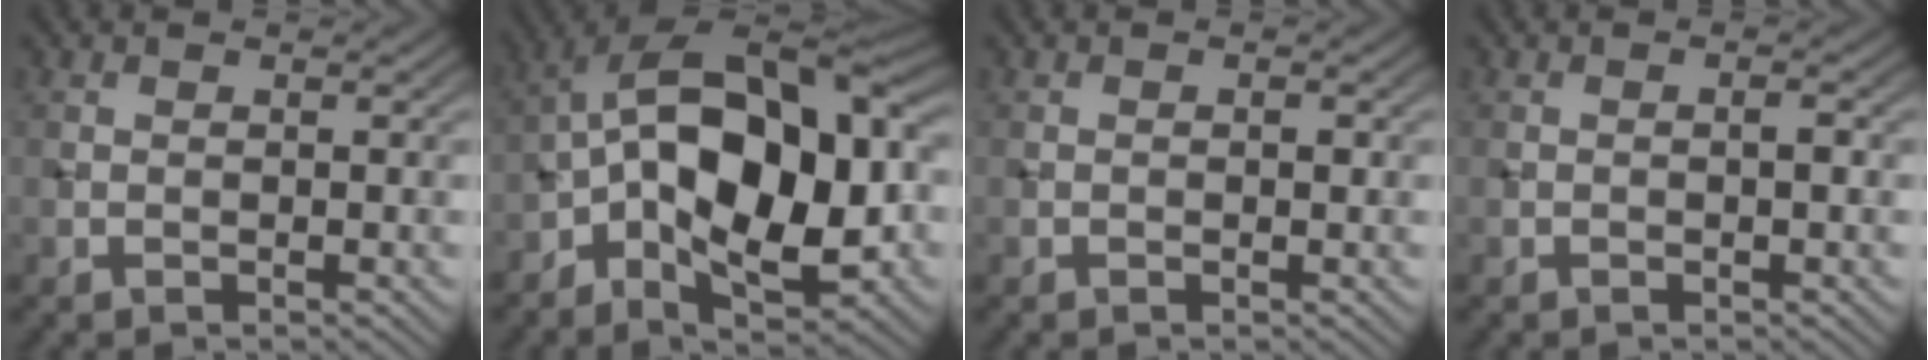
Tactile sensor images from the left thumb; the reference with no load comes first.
{"total": 16.9, "force": [-2.8, 9.2, 13.9], "torque": [-0.235, 0.012, -0.066]}
{"total": 0.7, "force": [-0.1, 0.3, 0.6], "torque": [-0.007, -0.002, -0.004]}
{"total": 0.9, "force": [-0.2, 0.2, 0.9], "torque": [-0.016, 0.001, -0.005]}